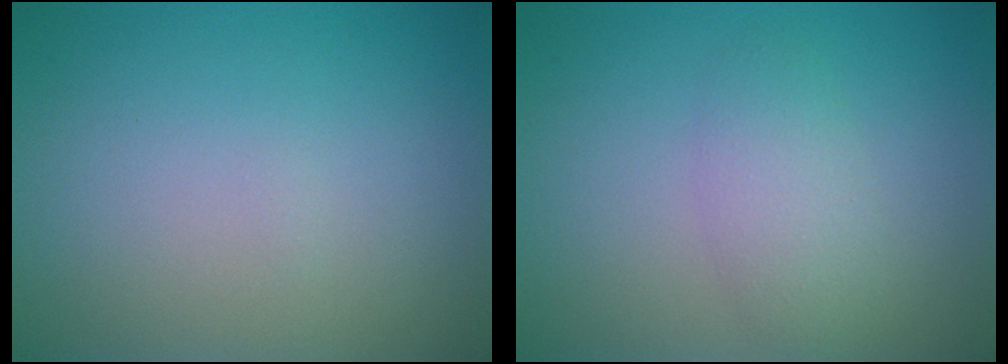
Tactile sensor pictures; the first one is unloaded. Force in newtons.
{"total": 2.6, "press": 2.6, "slide": 0.2}